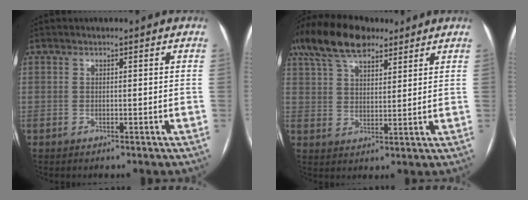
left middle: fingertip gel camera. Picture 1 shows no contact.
{"total": 13.2, "force": [9.7, 5.2, 7.3], "torque": [-0.155, 0.042, 0.175]}